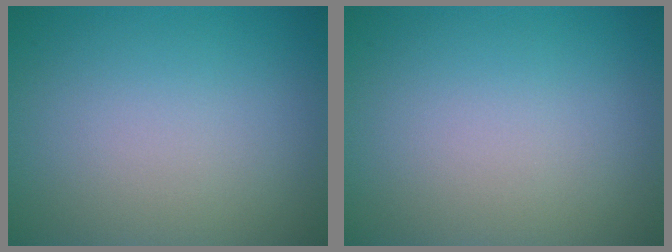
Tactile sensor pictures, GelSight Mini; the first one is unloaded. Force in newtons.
{"total": 0.0}